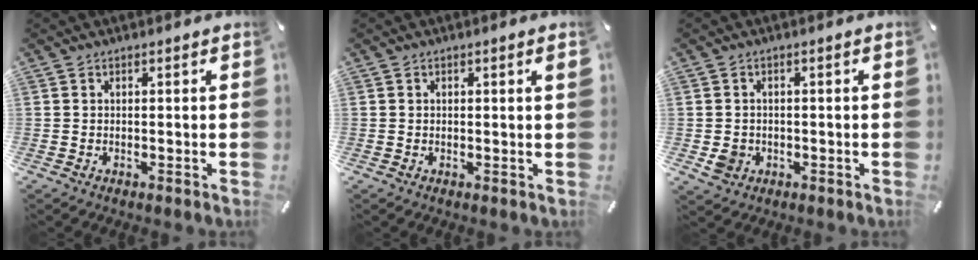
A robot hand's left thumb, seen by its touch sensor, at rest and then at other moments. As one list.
[{"total": 1.0, "force": [0.3, 0.2, 0.9], "torque": [-0.017, 0.002, 0.004]}, {"total": 3.7, "force": [-1.0, 3.3, 1.2], "torque": [-0.018, -0.002, -0.019]}]